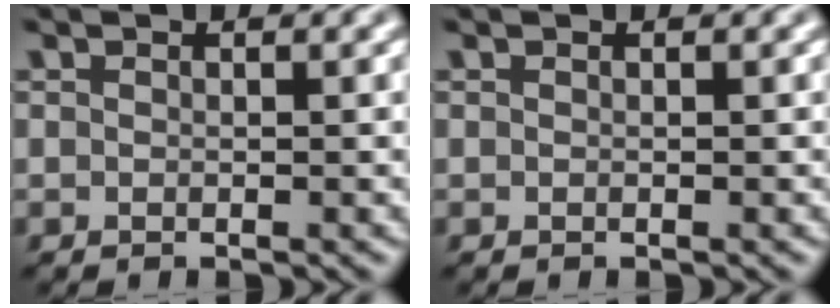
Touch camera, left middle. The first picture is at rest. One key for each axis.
{"total": 0.0}